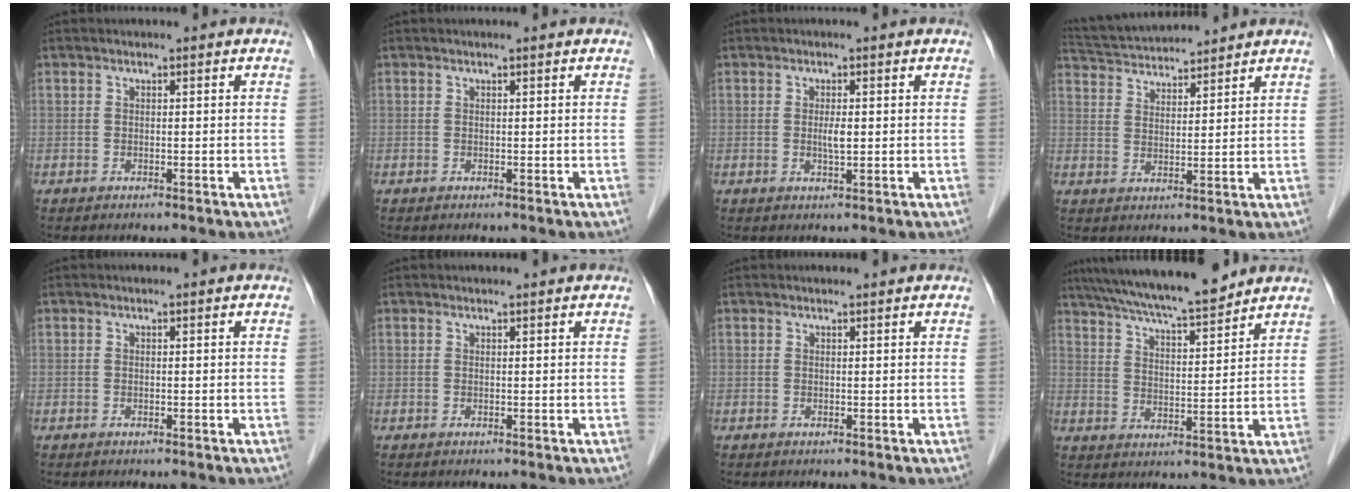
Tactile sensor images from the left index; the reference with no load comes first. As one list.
[{"total": 0.9, "force": [-0.9, -0.1, -0.1], "torque": [0.003, -0.005, -0.016]}, {"total": 1.9, "force": [-1.1, 0.2, 1.5], "torque": [-0.029, -0.007, -0.018]}, {"total": 9.0, "force": [8.6, 0.7, 2.3], "torque": [-0.053, 0.025, 0.147]}, {"total": 0.0}, {"total": 0.0}, {"total": 0.0}, {"total": 13.7, "force": [11.9, 0.9, 6.6], "torque": [-0.114, 0.010, 0.190]}]